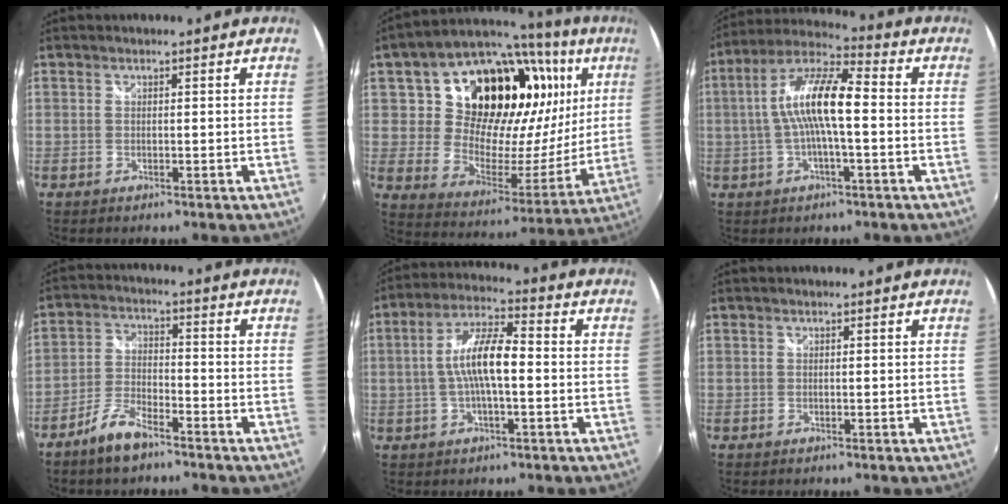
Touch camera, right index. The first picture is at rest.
{"total": 28.9, "force": [10.9, 19.6, 18.1], "torque": [-0.316, 0.046, 0.201]}
{"total": 12.4, "force": [-0.4, 2.9, 12.0], "torque": [-0.233, 0.019, -0.013]}
{"total": 6.9, "force": [-5.3, 2.2, 3.9], "torque": [-0.092, 0.003, -0.102]}
{"total": 9.6, "force": [-0.9, 2.5, 9.2], "torque": [-0.181, 0.013, -0.017]}
{"total": 0.0}